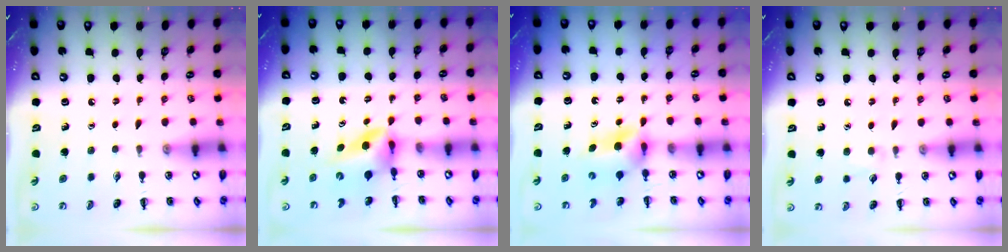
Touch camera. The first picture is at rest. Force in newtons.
{"total": 4.7, "press": 4.6, "slide": 0.8}
{"total": 3.9, "press": 3.9, "slide": 0.5}
{"total": 3.9, "press": 3.6, "slide": 1.5}